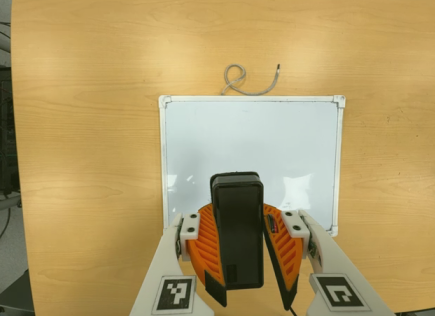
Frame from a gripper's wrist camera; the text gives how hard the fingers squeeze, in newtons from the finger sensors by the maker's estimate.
{"total": 10.7, "left": 10.3, "right": 11.0}